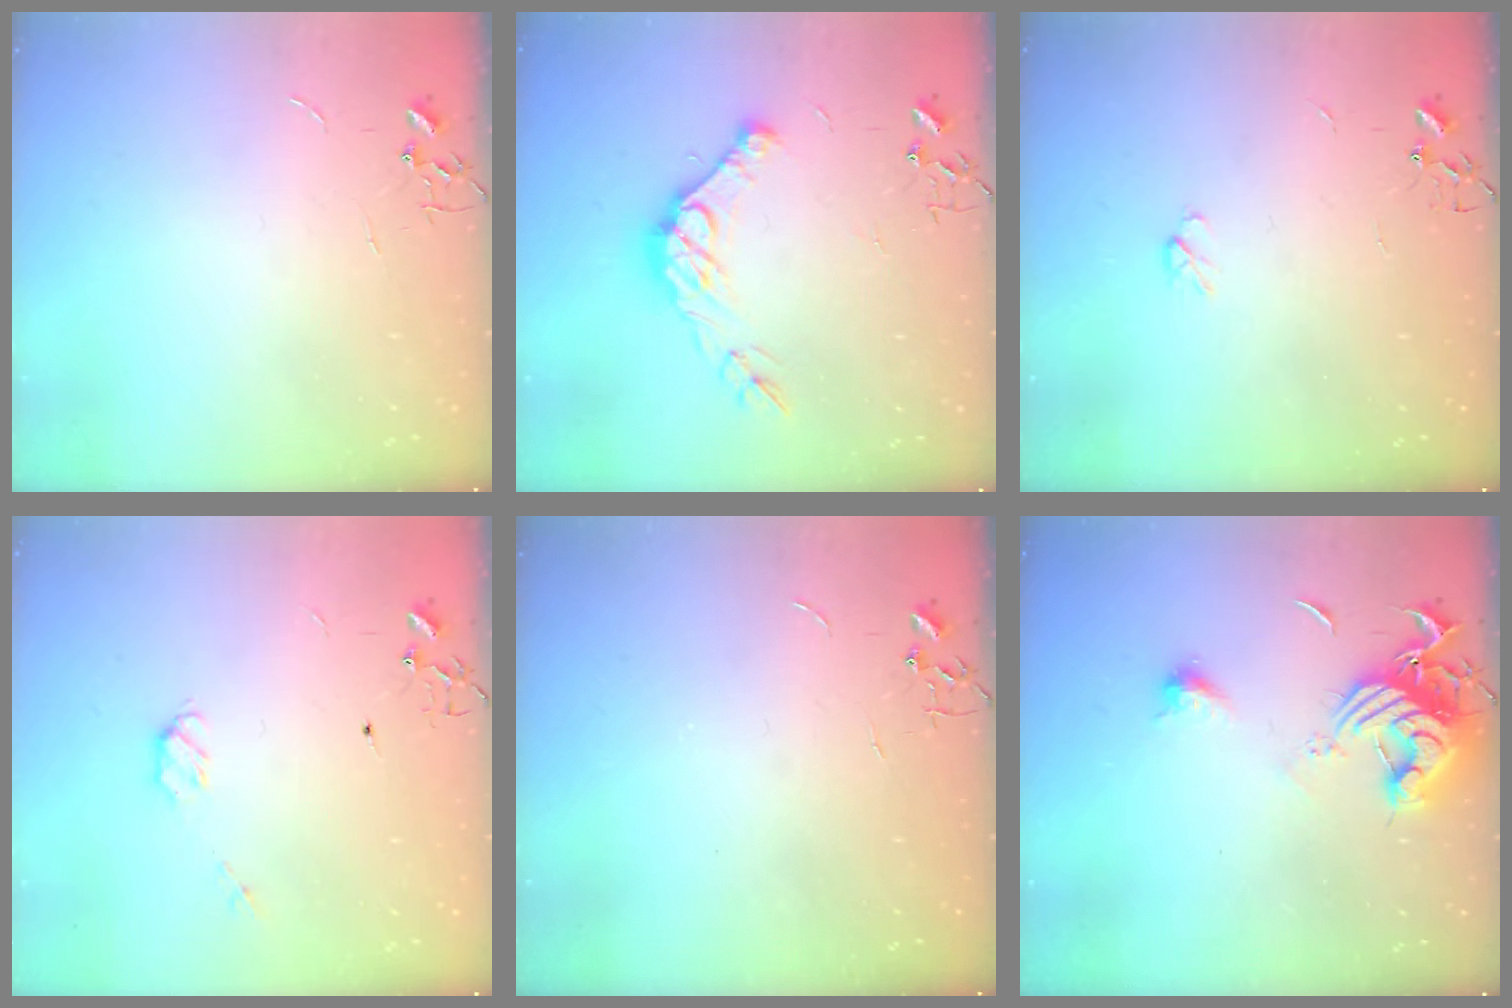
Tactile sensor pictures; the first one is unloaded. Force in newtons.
{"total": 13.7, "press": 13.6, "slide": 1.2}
{"total": 4.0, "press": 3.9, "slide": 0.7}
{"total": 4.1, "press": 4.0, "slide": 0.8}
{"total": 0.0}
{"total": 12.7, "press": 12.7, "slide": 0.9}